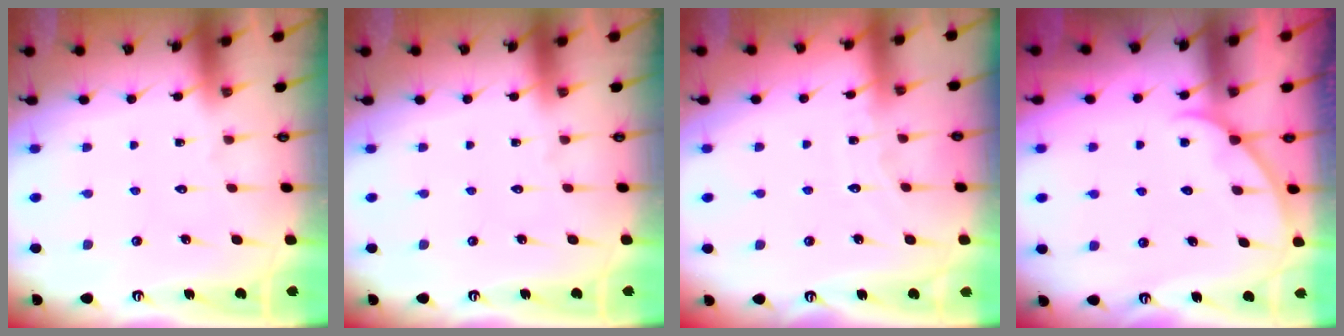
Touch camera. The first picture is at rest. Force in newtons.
{"total": 0.0}
{"total": 4.2, "press": 4.2, "slide": 0.5}
{"total": 3.1, "press": 3.0, "slide": 0.3}